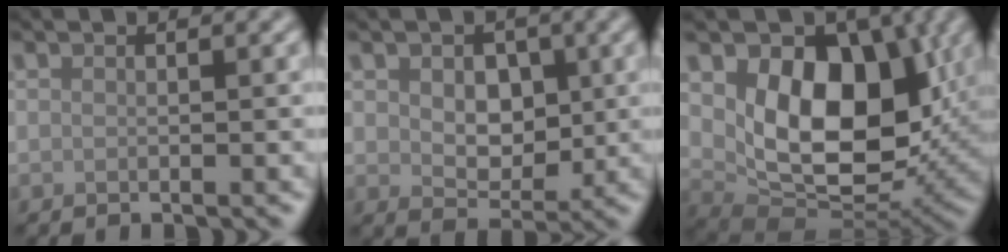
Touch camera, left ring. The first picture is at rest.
{"total": 4.1, "force": [0.6, 2.9, 2.9], "torque": [-0.050, -0.007, 0.009]}
{"total": 10.7, "force": [2.0, 6.9, 7.9], "torque": [-0.122, -0.019, 0.036]}